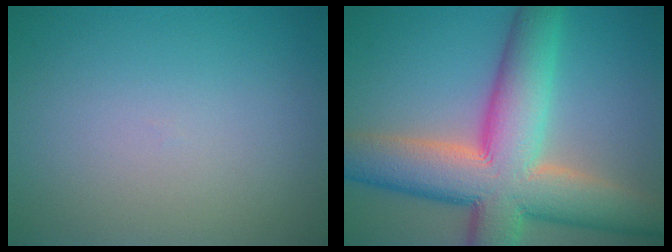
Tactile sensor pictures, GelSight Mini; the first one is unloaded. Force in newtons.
{"total": 12.9, "press": 12.9, "slide": 0.7}